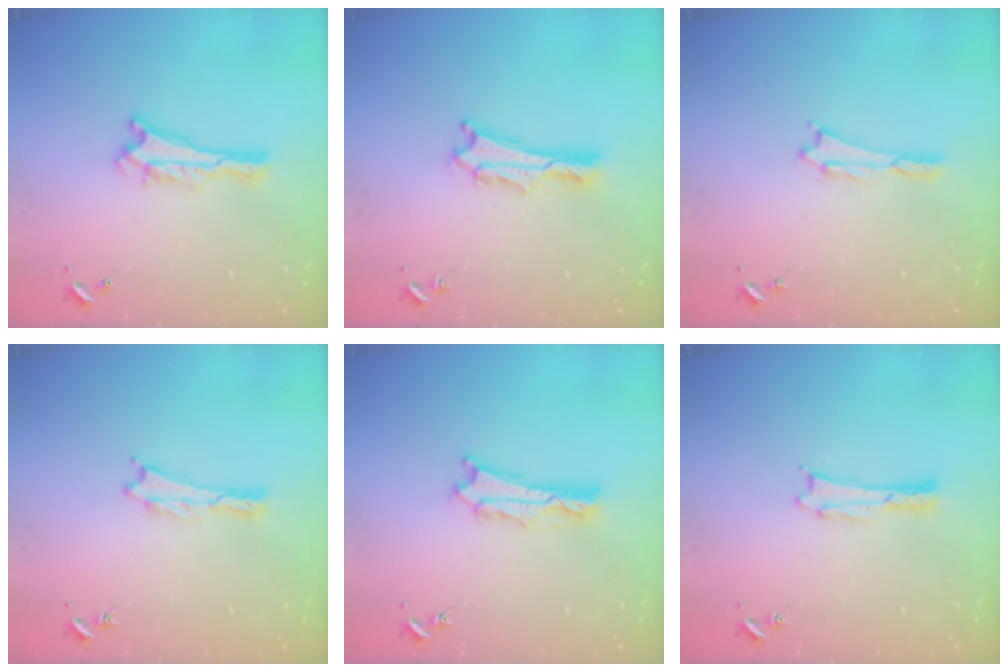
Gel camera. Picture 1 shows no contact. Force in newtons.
{"total": 2.7, "press": 2.7, "slide": 0.4}
{"total": 0.0}
{"total": 0.0}
{"total": 2.6, "press": 2.6, "slide": 0.2}
{"total": 0.0}